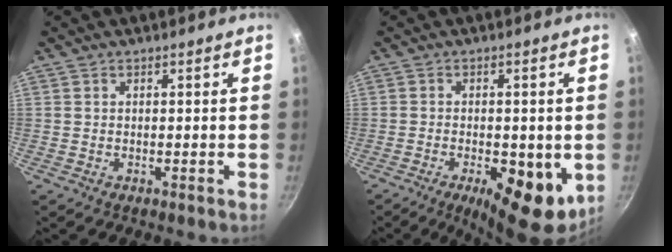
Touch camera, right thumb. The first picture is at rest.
{"total": 12.3, "force": [-3.8, 5.1, 10.6], "torque": [-0.126, 0.000, -0.045]}